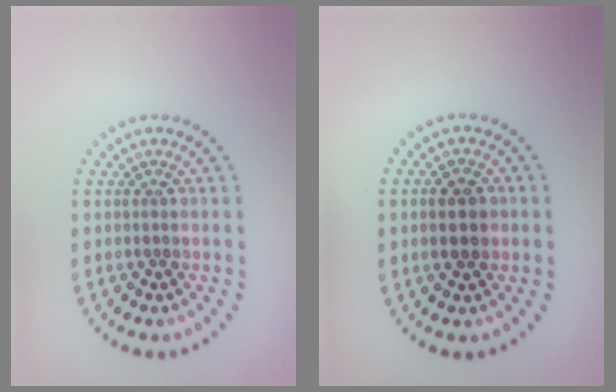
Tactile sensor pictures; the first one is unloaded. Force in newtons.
{"total": 3.5, "press": 3.5, "slide": 0.2}